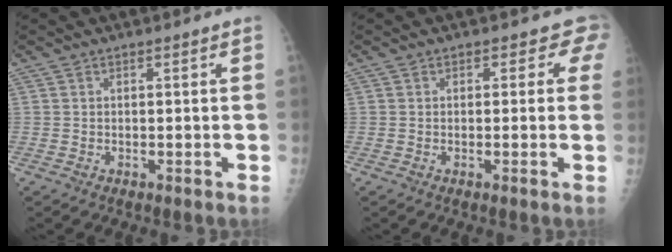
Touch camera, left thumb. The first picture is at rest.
{"total": 2.5, "force": [1.6, 1.9, 0.3], "torque": [0.026, -0.005, -0.007]}